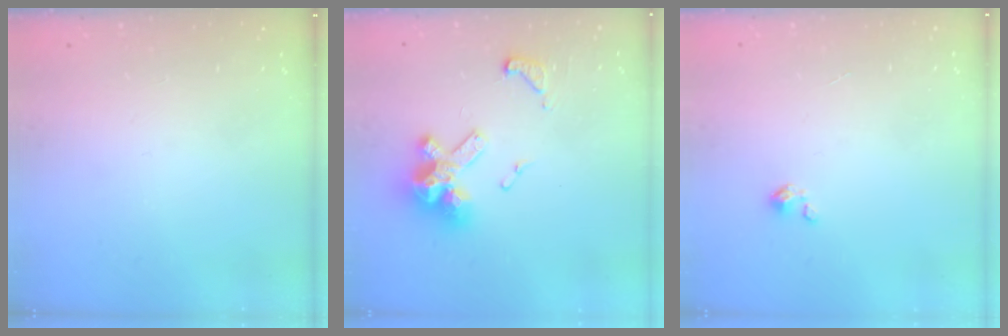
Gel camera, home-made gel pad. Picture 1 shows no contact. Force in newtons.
{"total": 13.5, "press": 13.4, "slide": 1.8}
{"total": 0.0}